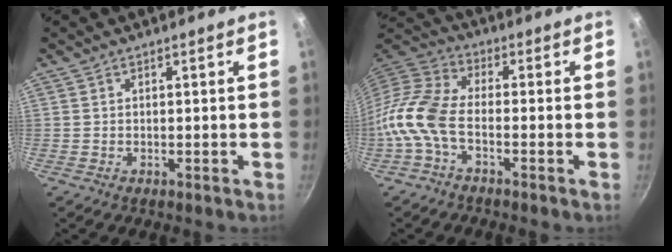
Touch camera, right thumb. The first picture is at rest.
{"total": 9.0, "force": [-3.5, 4.7, 6.9], "torque": [-0.150, 0.038, -0.089]}